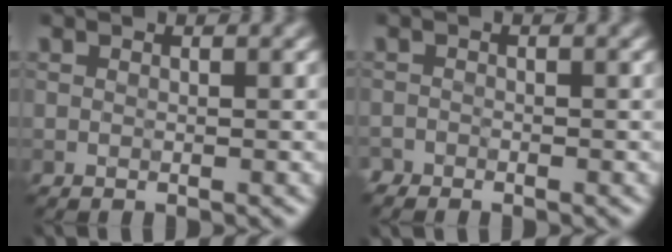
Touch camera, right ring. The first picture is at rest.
{"total": 0.9, "force": [-0.9, 0.3, -0.1], "torque": [0.006, -0.002, -0.019]}